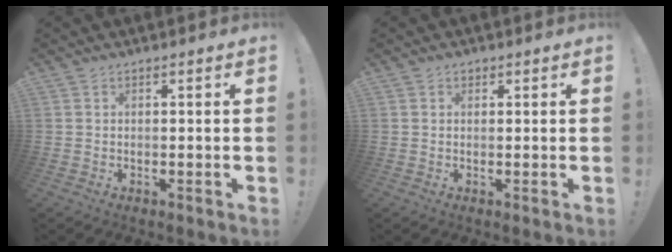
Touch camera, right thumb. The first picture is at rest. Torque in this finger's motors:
{"motor_torque": [0.03, 0.18, 0.05, -0.10, 0.00]}